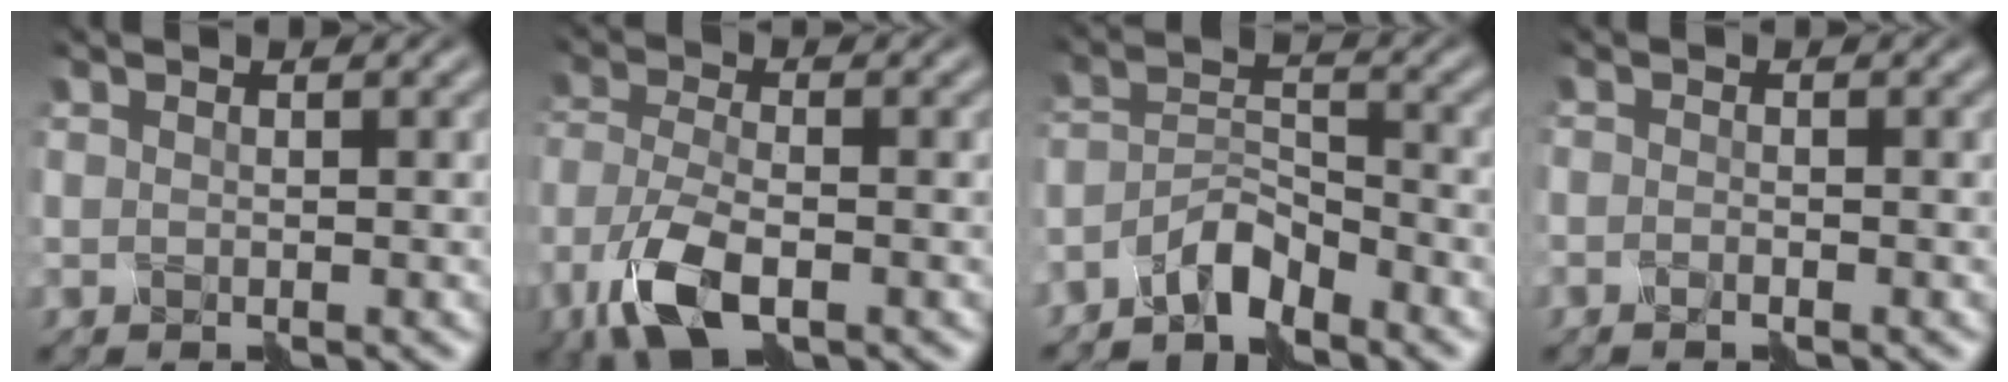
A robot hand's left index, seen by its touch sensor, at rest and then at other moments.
{"total": 7.2, "force": [-4.2, 3.0, 5.0], "torque": [-0.129, -0.008, -0.089]}
{"total": 3.9, "force": [-3.7, 0.5, 1.1], "torque": [-0.022, 0.012, -0.078]}
{"total": 1.3, "force": [-0.9, 0.5, 0.8], "torque": [-0.011, -0.001, -0.027]}